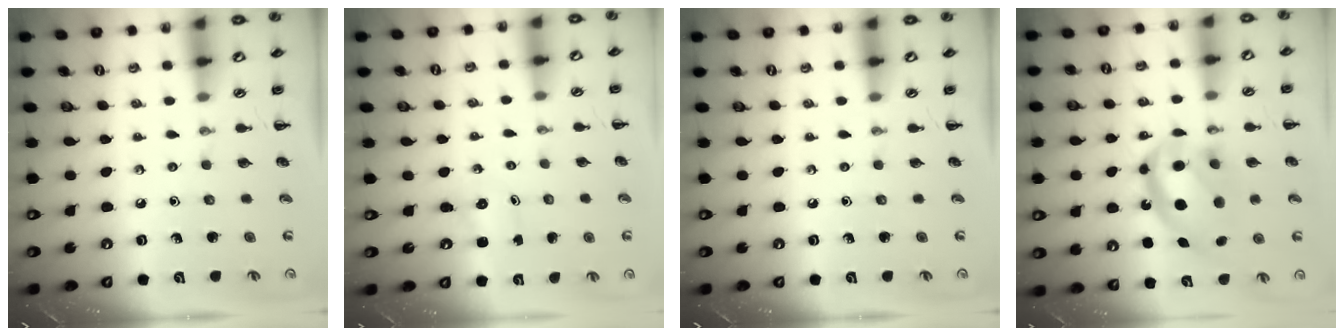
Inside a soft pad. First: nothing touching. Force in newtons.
{"total": 2.0, "press": 1.9, "slide": 0.7}
{"total": 0.0}
{"total": 15.5, "press": 15.0, "slide": 3.8}